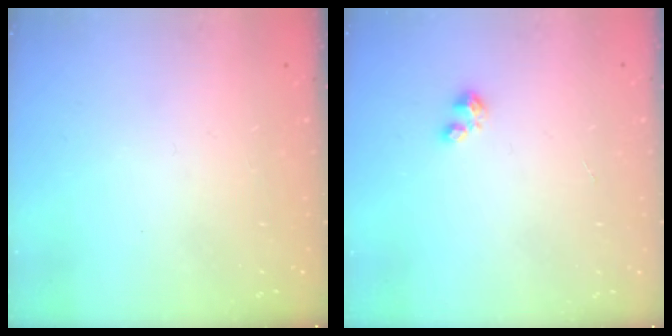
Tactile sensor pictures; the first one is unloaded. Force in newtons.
{"total": 2.5, "press": 2.4, "slide": 0.4}